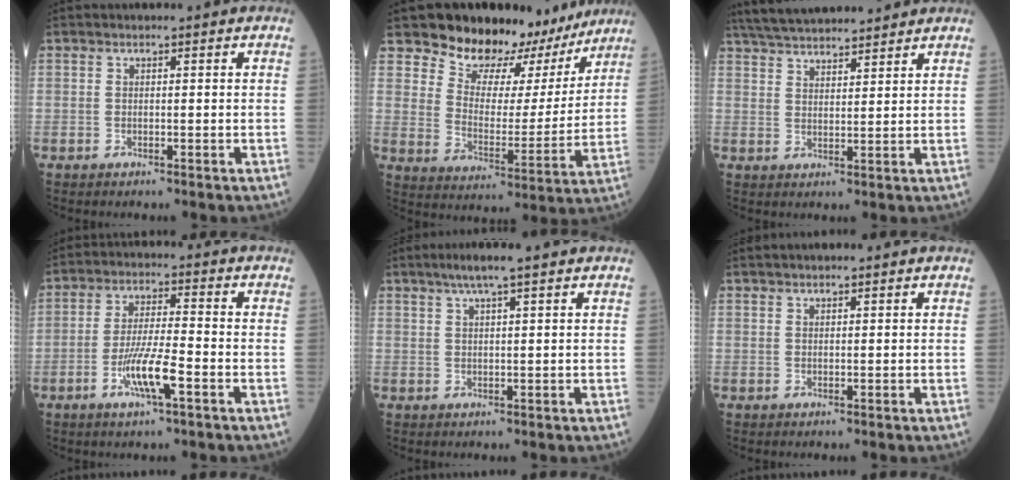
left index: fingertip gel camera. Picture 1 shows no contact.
{"total": 15.7, "force": [13.3, 7.4, 3.9], "torque": [-0.038, -0.015, 0.175]}
{"total": 12.9, "force": [12.0, 1.9, 4.5], "torque": [-0.082, 0.038, 0.194]}
{"total": 7.2, "force": [-3.2, 0.5, 6.4], "torque": [-0.126, -0.005, -0.061]}
{"total": 4.9, "force": [3.5, 0.0, 3.5], "torque": [-0.065, 0.019, 0.061]}
{"total": 1.9, "force": [1.7, 0.3, 0.9], "torque": [-0.009, 0.026, 0.027]}